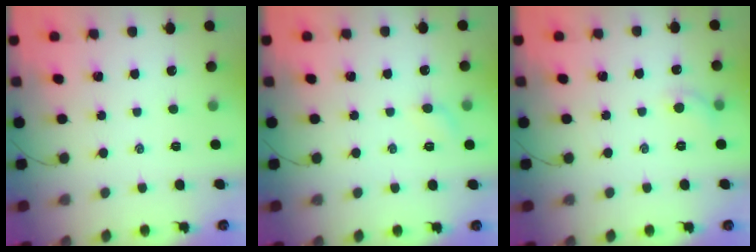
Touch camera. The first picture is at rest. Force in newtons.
{"total": 5.2, "press": 5.0, "slide": 1.3}
{"total": 5.3, "press": 5.1, "slide": 1.4}